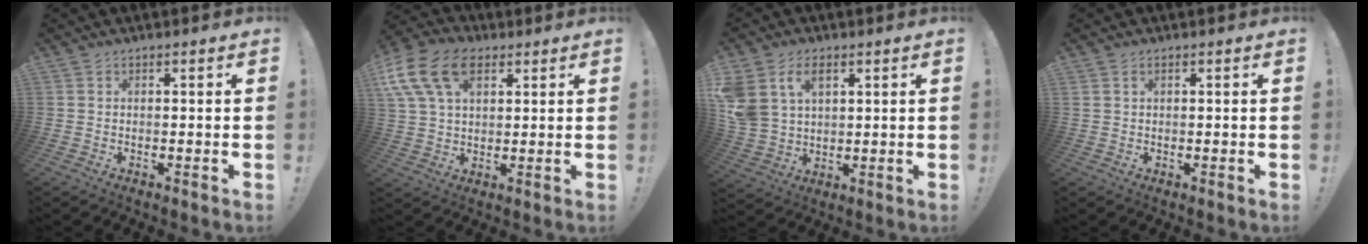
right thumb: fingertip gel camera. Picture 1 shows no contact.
{"total": 15.9, "force": [7.0, 9.9, 10.2], "torque": [-0.202, -0.021, 0.131]}
{"total": 10.2, "force": [4.9, 7.1, 5.4], "torque": [-0.132, -0.013, 0.098]}
{"total": 0.9, "force": [0.5, 0.6, 0.5], "torque": [-0.018, 0.005, 0.012]}